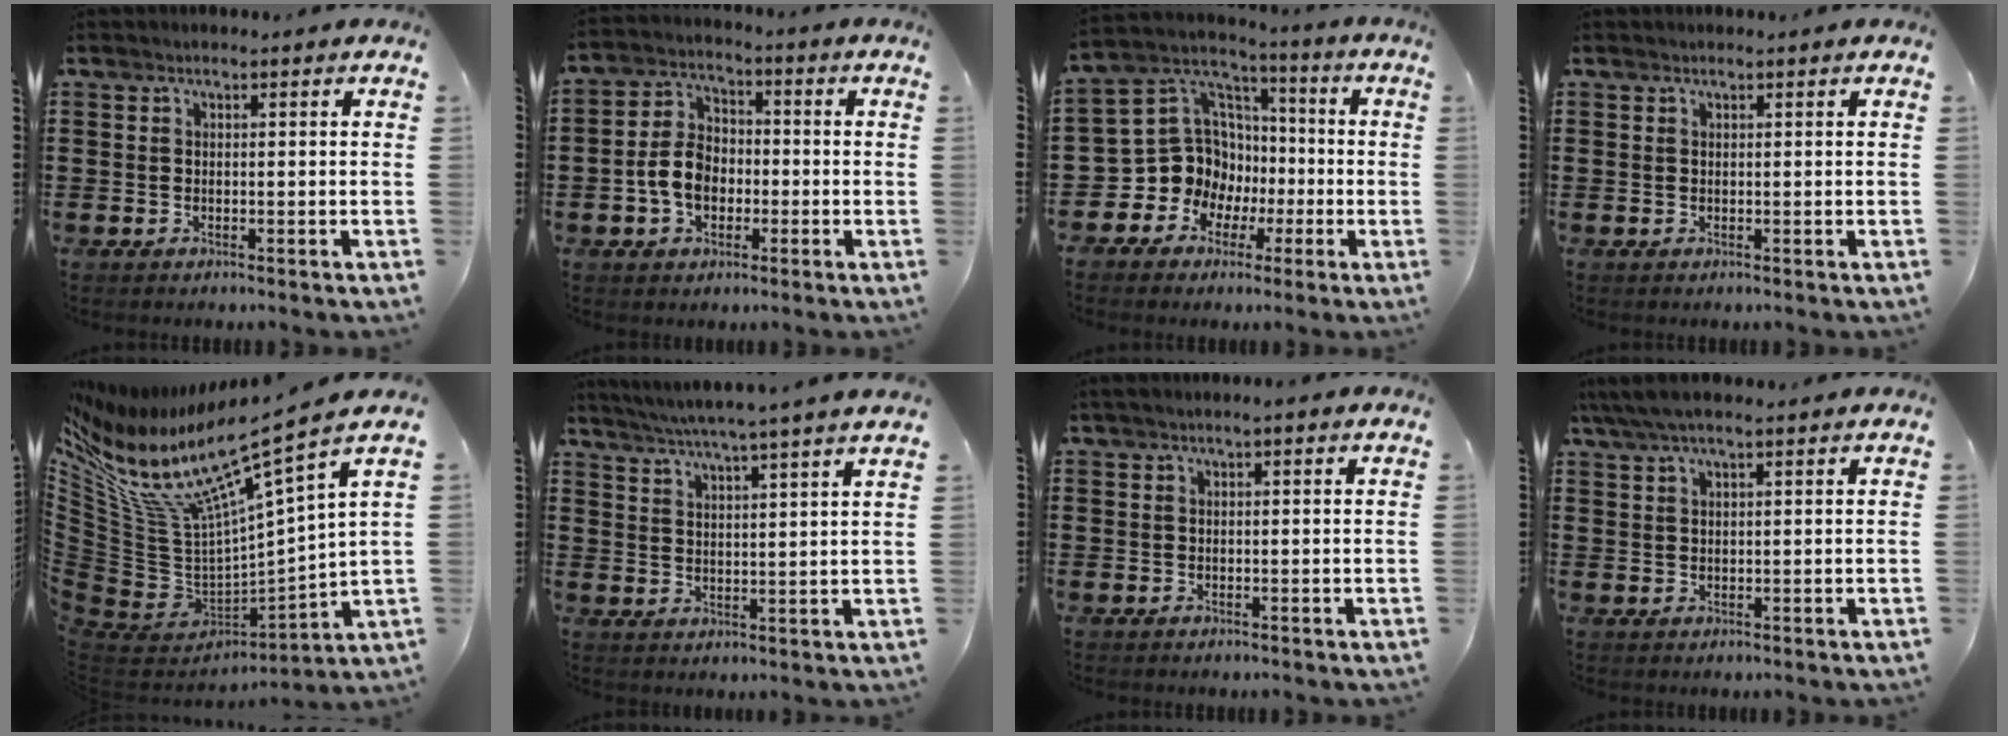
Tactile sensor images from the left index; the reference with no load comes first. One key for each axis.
{"total": 6.7, "fx": -1.8, "fy": 4.8, "fz": 4.3, "tx": -0.109, "ty": 0.006, "tz": -0.041}
{"total": 11.3, "fx": -2.0, "fy": 10.6, "fz": 3.1, "tx": -0.116, "ty": -0.011, "tz": -0.029}
{"total": 0.0}
{"total": 14.0, "fx": 9.4, "fy": 3.5, "fz": 9.8, "tx": -0.217, "ty": -0.069, "tz": 0.146}
{"total": 4.5, "fx": 4.0, "fy": -1.1, "fz": 1.6, "tx": -0.046, "ty": -0.026, "tz": 0.067}
{"total": 0.9, "fx": 0.3, "fy": 0.0, "fz": 0.8, "tx": -0.014, "ty": 0.000, "tz": 0.006}
{"total": 3.8, "fx": 2.5, "fy": 0.6, "fz": 2.7, "tx": -0.056, "ty": 0.006, "tz": 0.047}